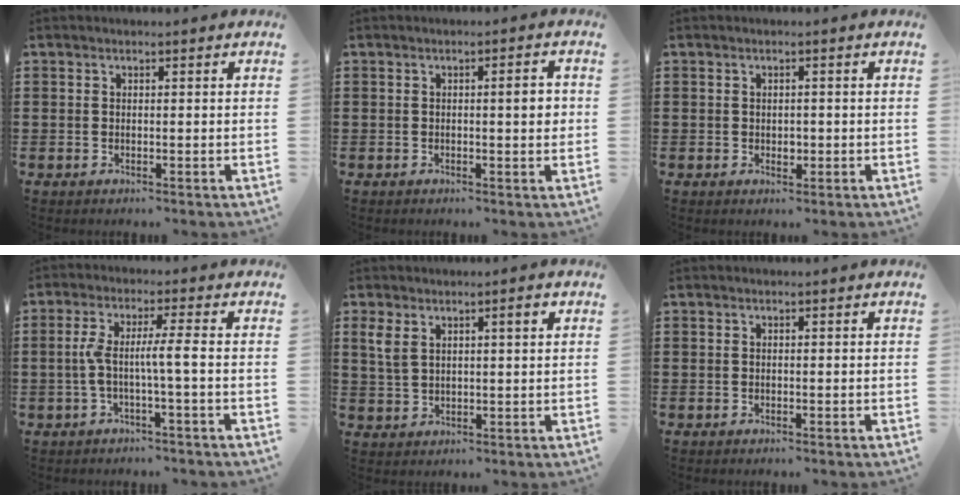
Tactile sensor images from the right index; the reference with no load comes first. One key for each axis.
{"total": 3.1, "fx": 0.2, "fy": 0.4, "fz": 3.1, "tx": -0.044, "ty": -0.002, "tz": 0.001}
{"total": 1.2, "fx": 0.0, "fy": 0.8, "fz": 0.9, "tx": -0.017, "ty": 0.004, "tz": 0.000}
{"total": 5.0, "fx": -0.7, "fy": -0.2, "fz": 5.0, "tx": -0.102, "ty": -0.006, "tz": -0.021}
{"total": 4.9, "fx": 2.3, "fy": 1.9, "fz": 3.9, "tx": -0.075, "ty": 0.004, "tz": 0.039}
{"total": 0.0}